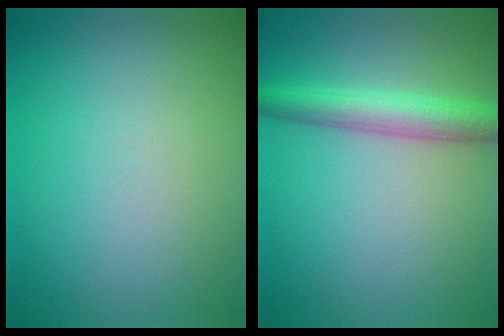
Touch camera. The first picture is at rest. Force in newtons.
{"total": 4.3, "press": 4.3, "slide": 0.3}